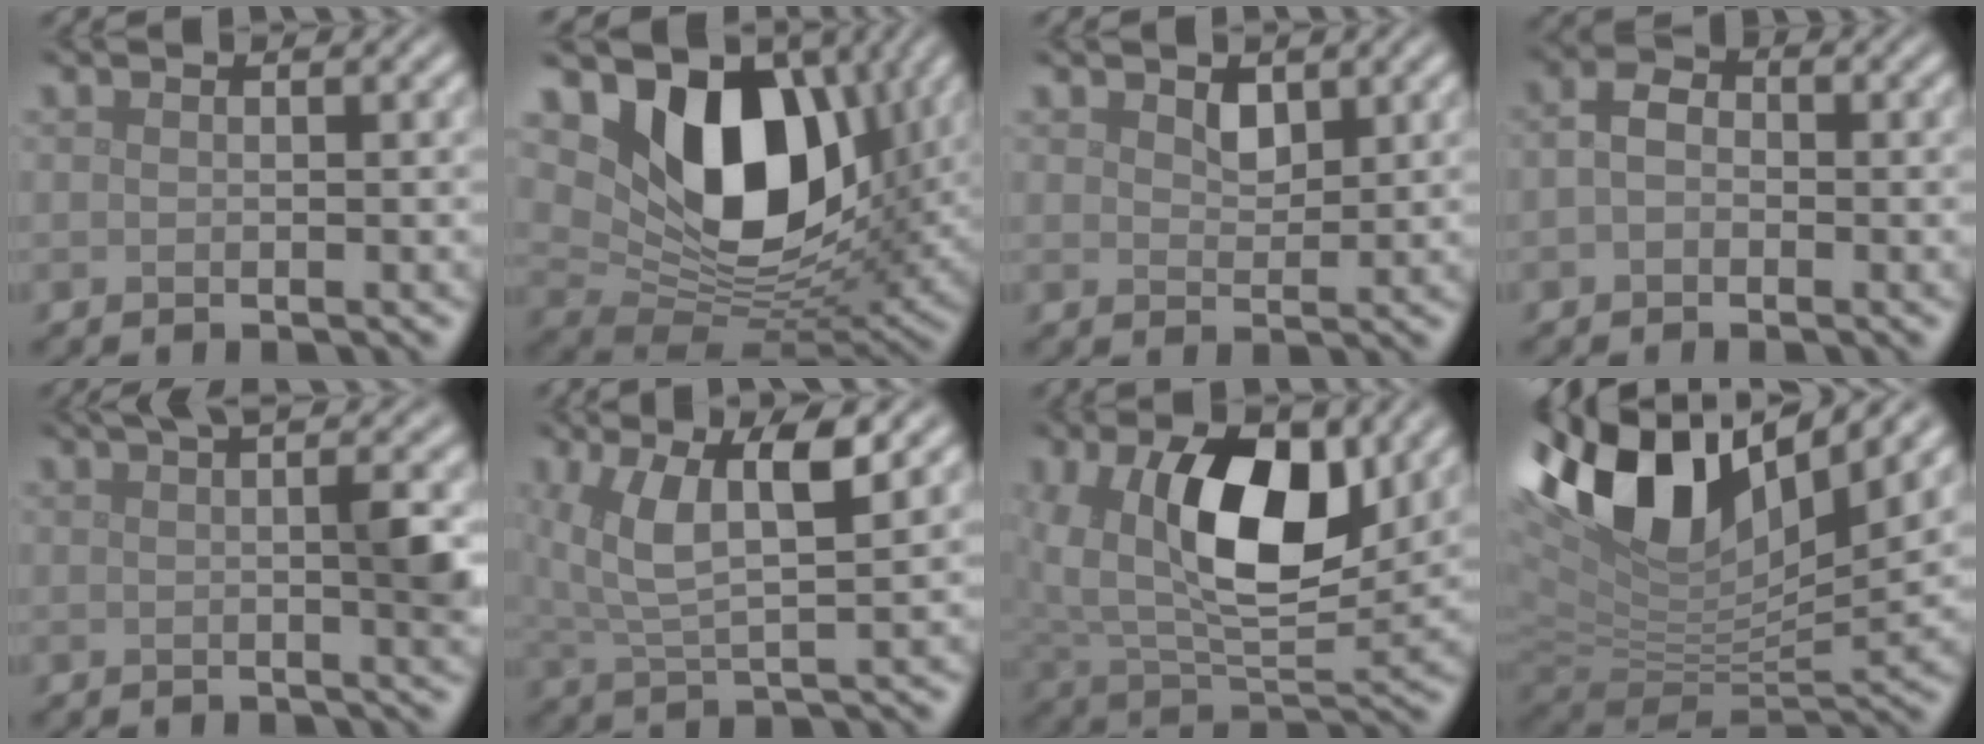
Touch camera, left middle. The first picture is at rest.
{"total": 12.4, "force": [4.0, 7.9, 8.7], "torque": [-0.147, -0.020, 0.074]}
{"total": 1.3, "force": [0.9, 0.8, 0.6], "torque": [-0.015, -0.005, 0.018]}
{"total": 2.1, "force": [-0.3, 1.6, 1.3], "torque": [-0.028, 0.002, -0.015]}
{"total": 4.8, "force": [1.3, 0.9, 4.5], "torque": [-0.061, 0.003, 0.019]}
{"total": 7.4, "force": [2.7, 2.9, 6.2], "torque": [-0.138, 0.006, 0.048]}
{"total": 11.4, "force": [3.1, 6.2, 9.0], "torque": [-0.149, -0.002, 0.046]}
{"total": 13.1, "force": [6.2, 6.6, 9.4], "torque": [-0.194, 0.021, 0.115]}